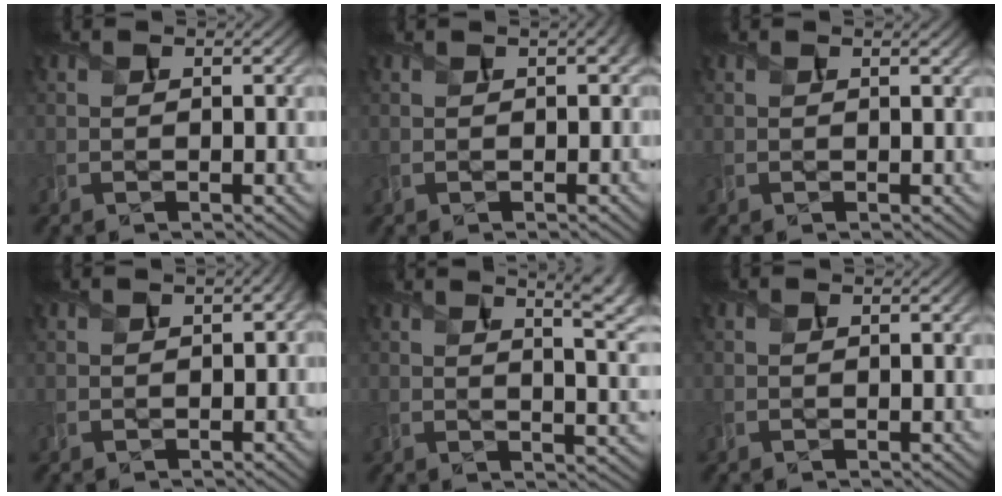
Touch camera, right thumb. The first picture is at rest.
{"total": 2.0, "force": [0.6, 0.9, 1.7], "torque": [-0.025, 0.003, 0.009]}
{"total": 1.1, "force": [0.6, 0.2, 0.8], "torque": [-0.014, 0.003, 0.009]}
{"total": 1.8, "force": [0.1, 0.9, 1.5], "torque": [-0.030, -0.001, 0.003]}
{"total": 11.3, "force": [5.6, 3.8, 9.0], "torque": [-0.112, 0.035, 0.067]}
{"total": 0.0}